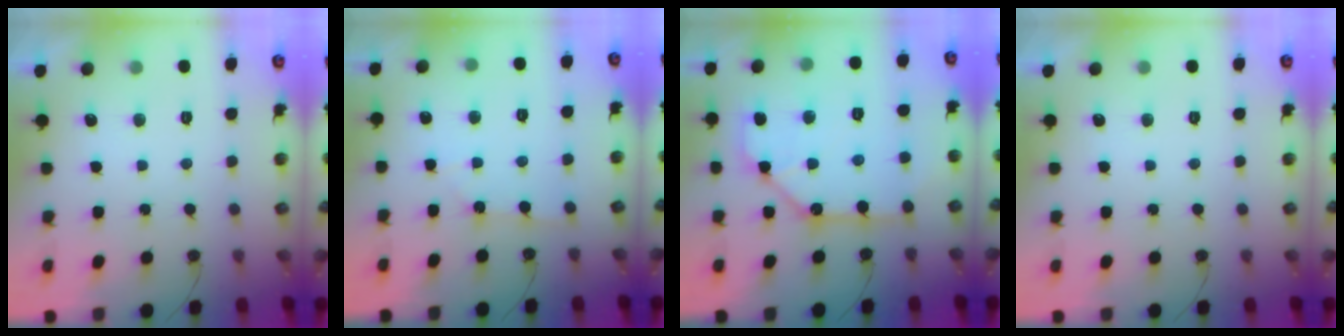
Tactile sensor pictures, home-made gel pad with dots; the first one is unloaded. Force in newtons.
{"total": 1.8, "press": 1.8, "slide": 0.3}
{"total": 11.6, "press": 11.6, "slide": 0.8}
{"total": 0.0}